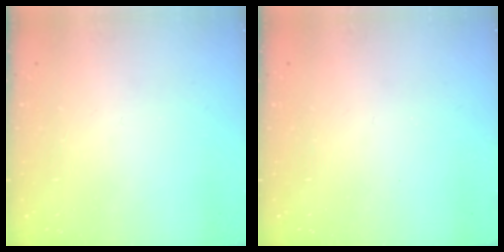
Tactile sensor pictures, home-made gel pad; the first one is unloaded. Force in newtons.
{"total": 0.0}